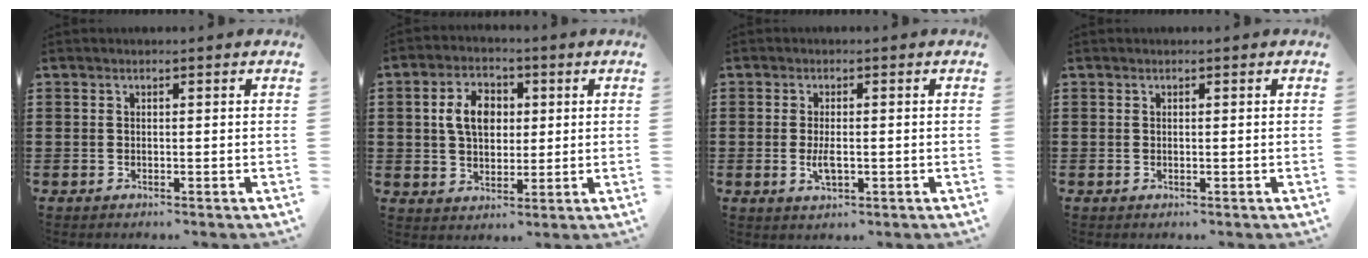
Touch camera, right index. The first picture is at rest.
{"total": 6.6, "force": [1.2, 4.6, 4.6], "torque": [-0.102, 0.015, 0.014]}
{"total": 3.1, "force": [-0.4, 1.3, 2.8], "torque": [-0.060, -0.004, -0.010]}
{"total": 0.0}